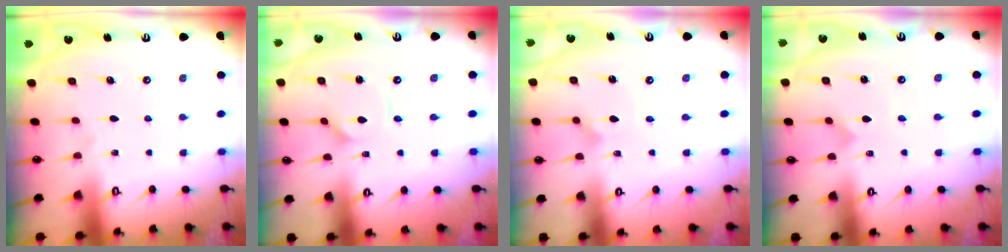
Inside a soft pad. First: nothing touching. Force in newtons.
{"total": 1.1, "press": 1.1, "slide": 0.2}
{"total": 2.3, "press": 2.3, "slide": 0.1}
{"total": 0.0}